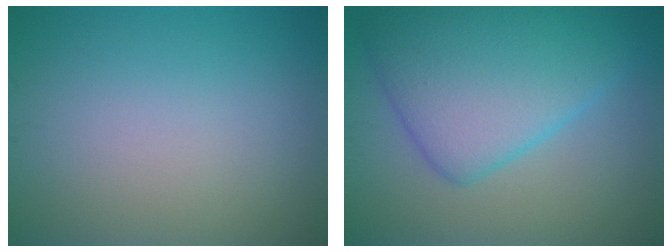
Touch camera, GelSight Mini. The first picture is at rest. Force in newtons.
{"total": 8.5, "press": 8.5, "slide": 0.2}